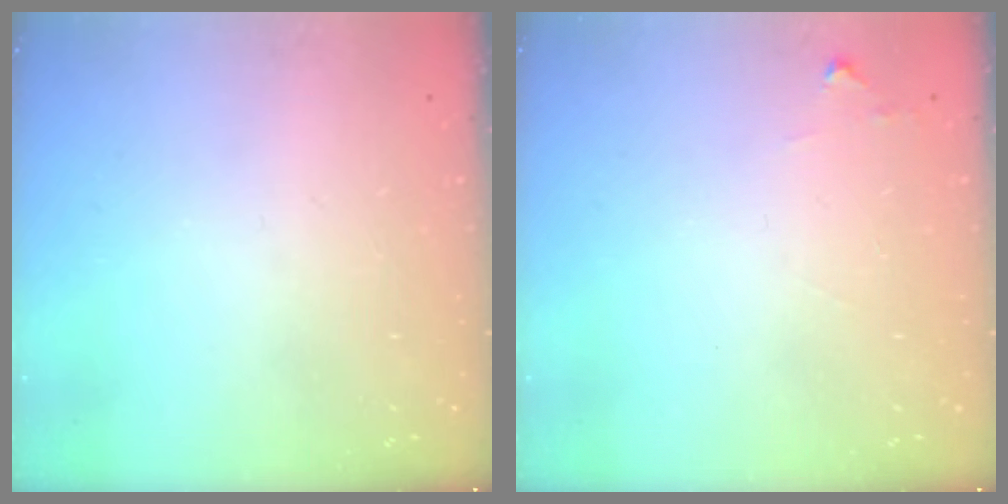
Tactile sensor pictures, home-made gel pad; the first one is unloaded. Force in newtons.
{"total": 4.4, "press": 4.4, "slide": 0.7}